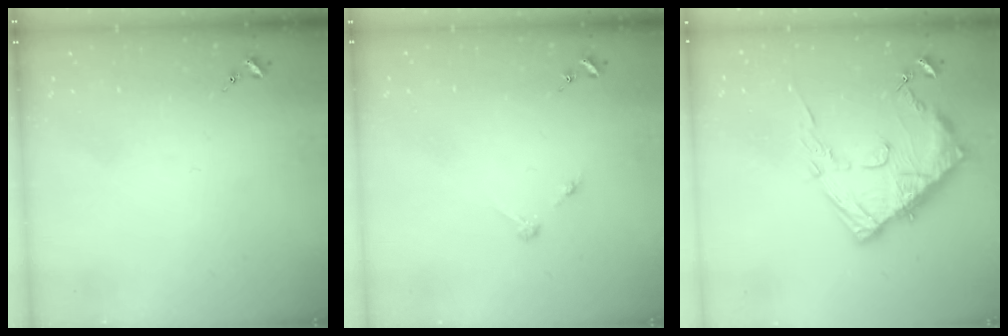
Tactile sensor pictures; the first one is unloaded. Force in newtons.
{"total": 2.8, "press": 2.8, "slide": 0.3}
{"total": 15.8, "press": 15.7, "slide": 1.6}